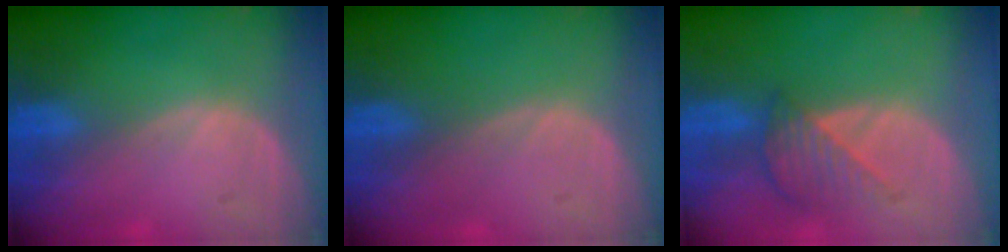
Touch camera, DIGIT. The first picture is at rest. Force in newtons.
{"total": 0.0}
{"total": 4.6, "press": 4.2, "slide": 1.8}